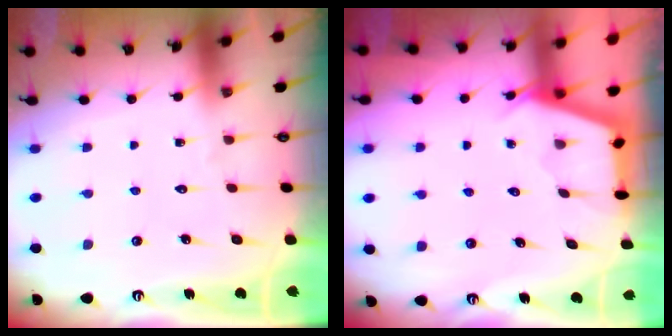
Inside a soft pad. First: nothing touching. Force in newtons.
{"total": 2.9, "press": 2.8, "slide": 0.3}